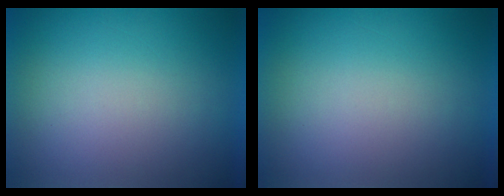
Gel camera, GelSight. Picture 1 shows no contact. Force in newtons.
{"total": 0.0}